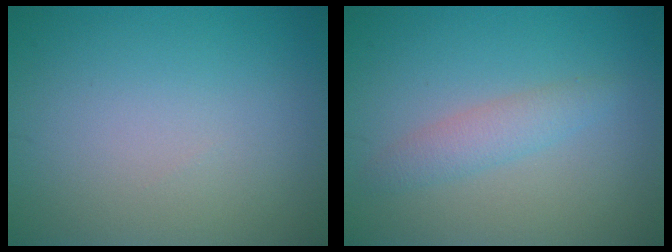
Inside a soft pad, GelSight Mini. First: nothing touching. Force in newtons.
{"total": 2.1, "press": 2.1, "slide": 0.1}